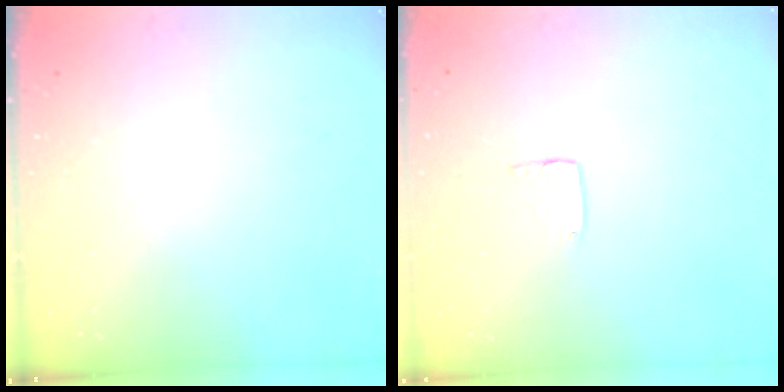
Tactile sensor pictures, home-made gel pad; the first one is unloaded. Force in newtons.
{"total": 3.6, "press": 3.6, "slide": 0.2}